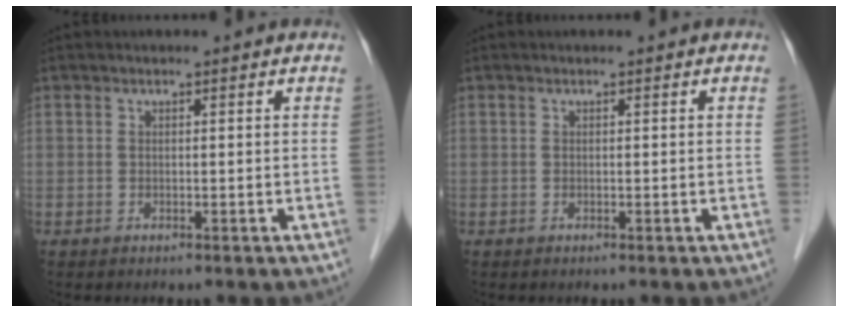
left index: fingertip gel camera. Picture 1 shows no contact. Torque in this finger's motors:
{"motor_torque": [0.00, 0.00, -0.01, 0.00]}